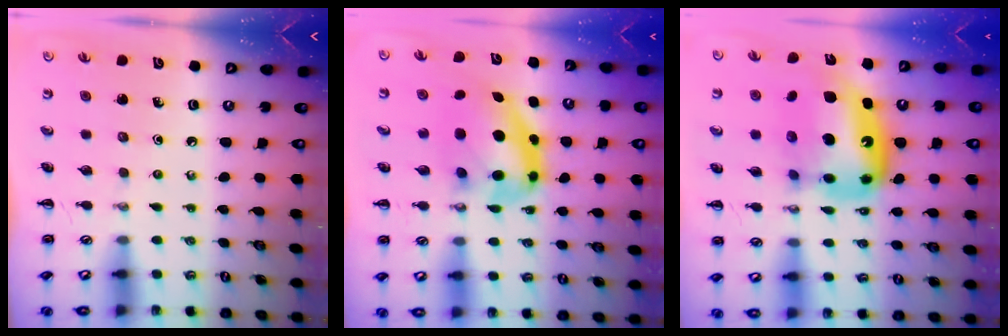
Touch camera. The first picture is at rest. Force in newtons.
{"total": 11.1, "press": 10.8, "slide": 2.7}
{"total": 18.9, "press": 18.3, "slide": 4.9}